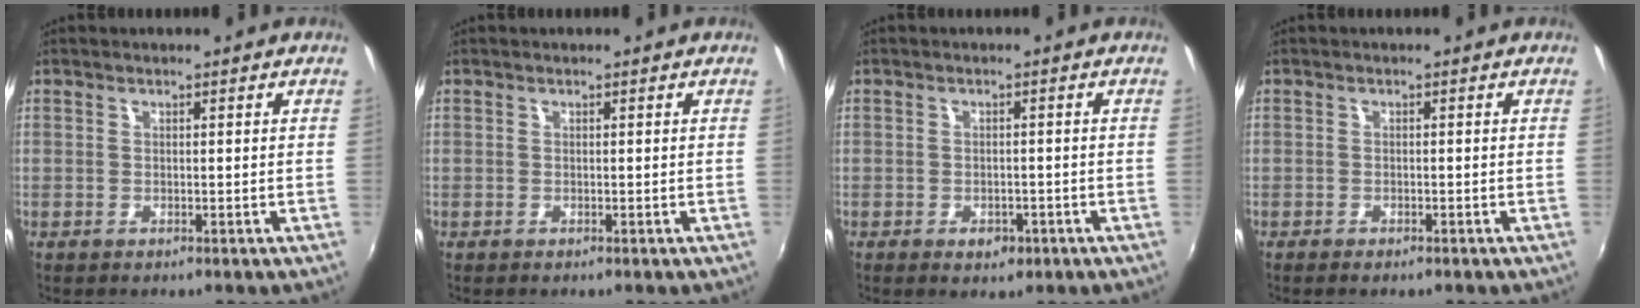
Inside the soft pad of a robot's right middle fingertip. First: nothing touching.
{"total": 0.0}
{"total": 3.2, "force": [-1.7, 2.0, 1.7], "torque": [-0.033, -0.005, -0.022]}
{"total": 1.5, "force": [-1.3, 0.5, 0.7], "torque": [-0.017, -0.007, -0.024]}